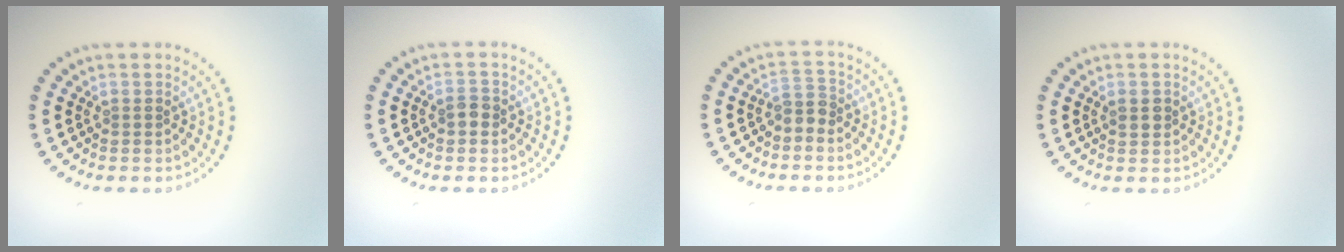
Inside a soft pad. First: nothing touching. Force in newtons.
{"total": 1.3, "press": 1.3, "slide": 0.2}
{"total": 1.8, "press": 1.4, "slide": 1.2}
{"total": 1.2, "press": 1.2, "slide": 0.2}